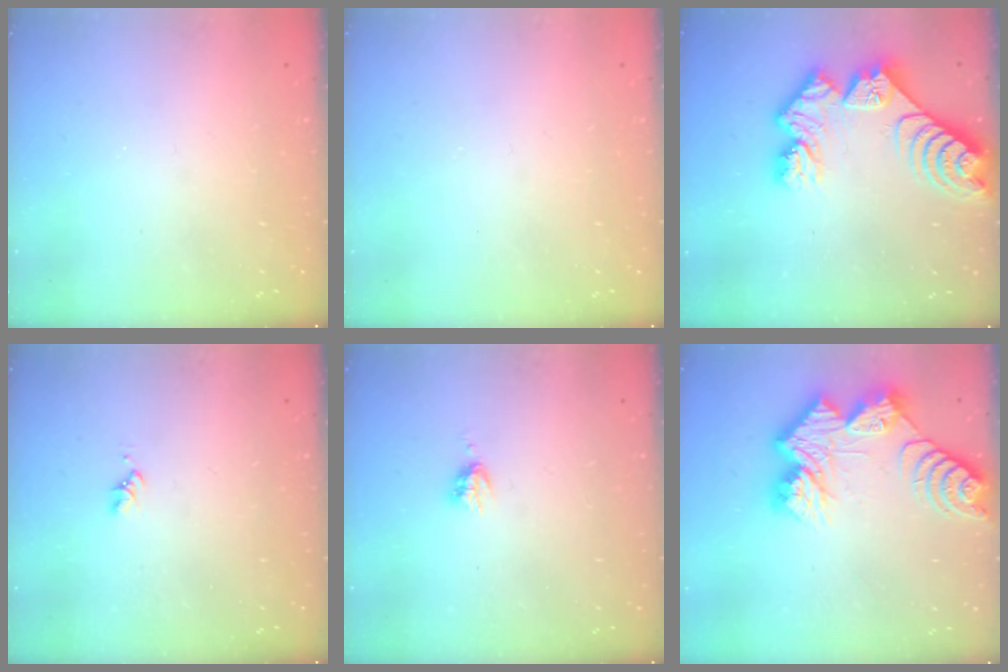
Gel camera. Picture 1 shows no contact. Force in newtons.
{"total": 0.0}
{"total": 13.4, "press": 13.3, "slide": 1.4}
{"total": 1.7, "press": 1.7, "slide": 0.3}
{"total": 3.1, "press": 3.1, "slide": 0.4}
{"total": 17.1, "press": 17.0, "slide": 1.3}